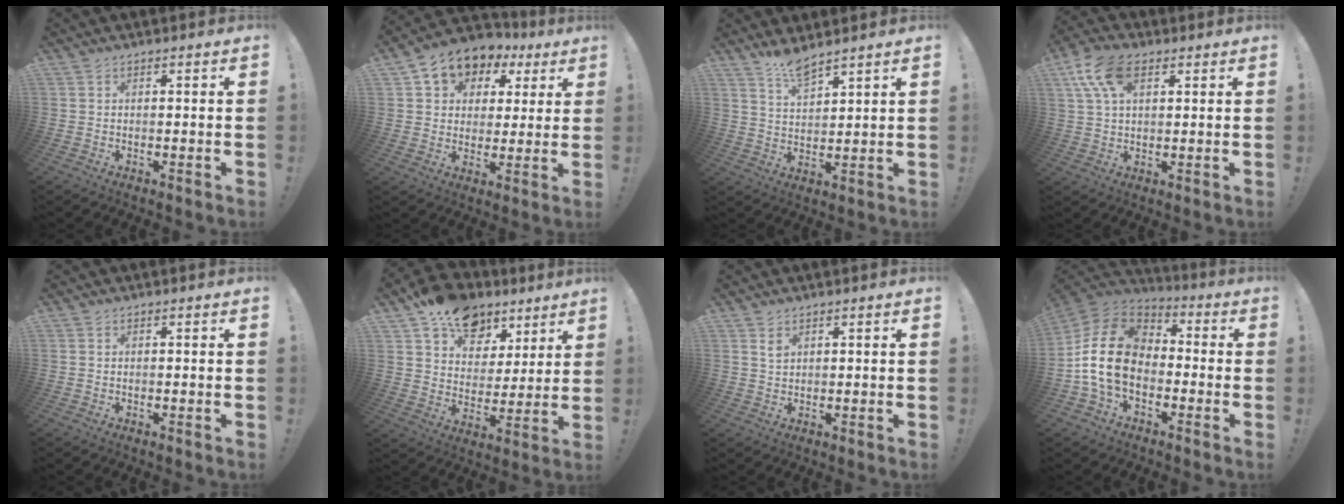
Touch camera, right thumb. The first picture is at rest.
{"total": 8.2, "force": [4.1, 6.5, 2.7], "torque": [-0.045, -0.031, 0.080]}
{"total": 6.7, "force": [5.9, 1.2, 2.9], "torque": [-0.048, -0.036, 0.105]}
{"total": 11.9, "force": [5.0, 6.9, 8.4], "torque": [-0.151, -0.002, 0.096]}
{"total": 0.0}
{"total": 15.0, "force": [10.2, 9.2, 6.0], "torque": [-0.094, -0.061, 0.186]}
{"total": 2.1, "force": [1.4, 1.3, 0.9], "torque": [-0.010, -0.005, 0.024]}
{"total": 17.9, "force": [-1.6, 12.4, 12.9], "torque": [-0.240, 0.030, -0.019]}